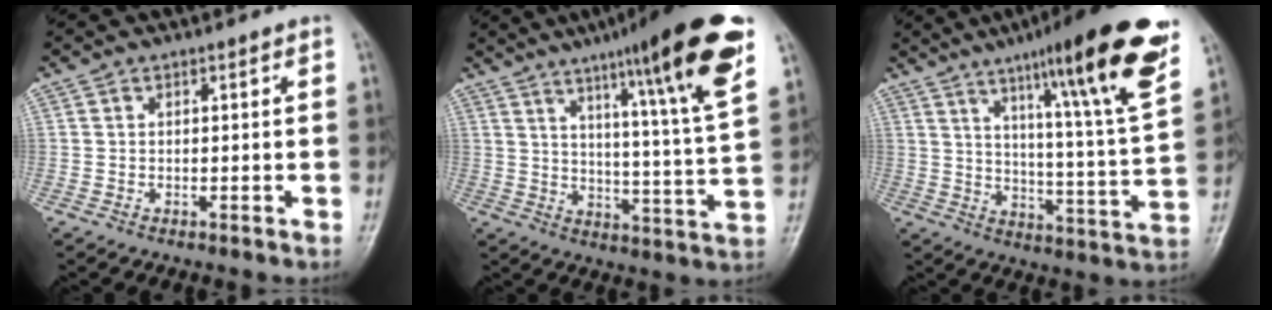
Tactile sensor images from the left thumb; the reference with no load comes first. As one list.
[{"total": 20.6, "force": [12.2, 1.1, 16.6], "torque": [-0.222, -0.051, 0.172]}, {"total": 23.2, "force": [13.8, 1.9, 18.5], "torque": [-0.248, -0.055, 0.202]}]